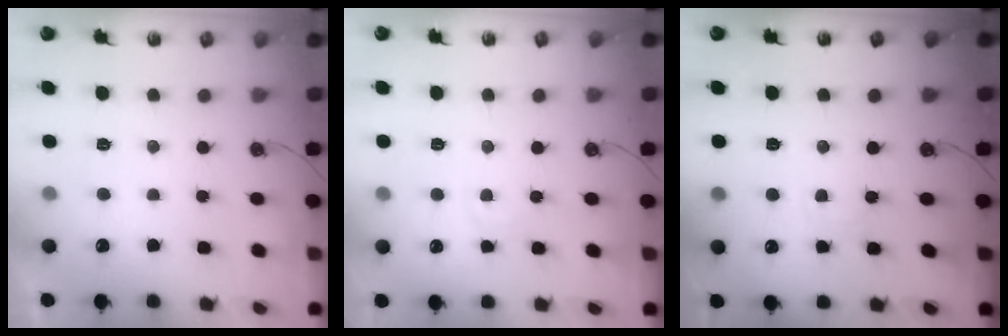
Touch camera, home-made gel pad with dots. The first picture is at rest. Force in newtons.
{"total": 4.6, "press": 4.6, "slide": 0.6}
{"total": 4.9, "press": 4.9, "slide": 0.6}